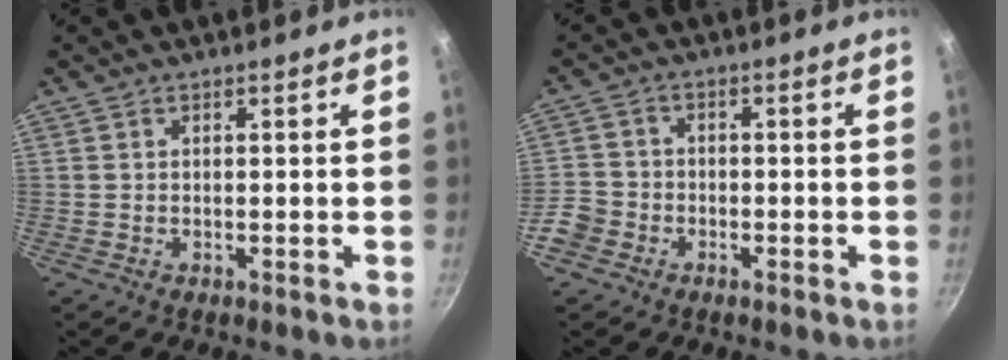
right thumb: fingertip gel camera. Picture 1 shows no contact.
{"total": 5.7, "force": [-3.0, 4.5, 1.7], "torque": [-0.026, 0.034, -0.061]}